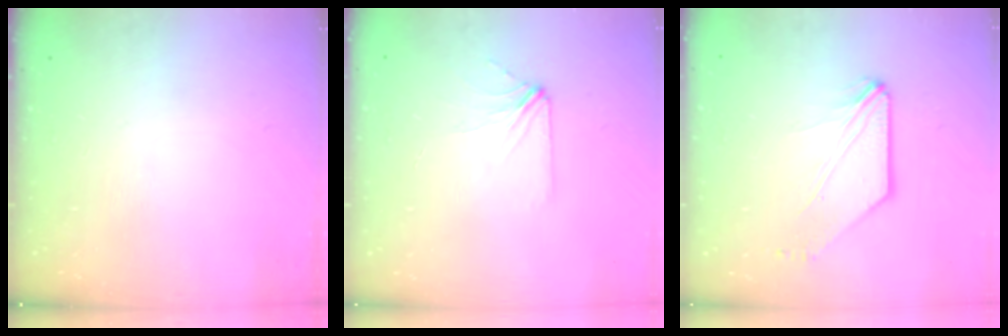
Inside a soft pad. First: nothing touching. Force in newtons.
{"total": 3.8, "press": 3.7, "slide": 0.5}
{"total": 1.5, "press": 1.5, "slide": 0.2}